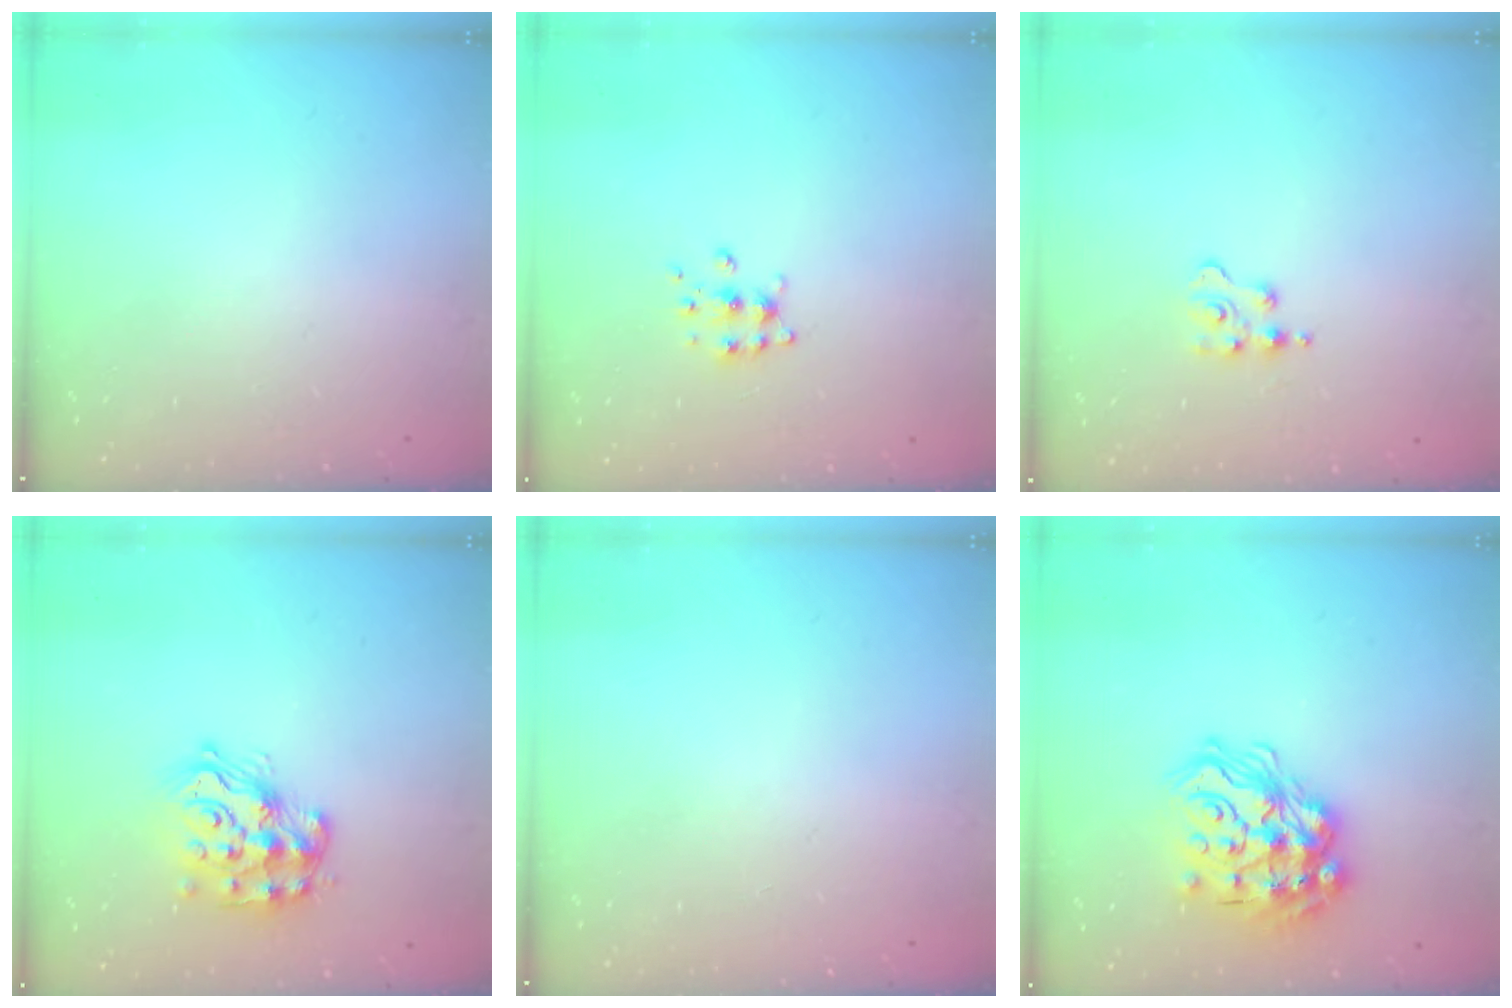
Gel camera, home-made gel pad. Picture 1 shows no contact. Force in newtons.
{"total": 6.4, "press": 6.3, "slide": 0.7}
{"total": 2.5, "press": 2.4, "slide": 0.4}
{"total": 15.4, "press": 15.4, "slide": 1.0}
{"total": 0.6, "press": 0.5, "slide": 0.2}
{"total": 19.0, "press": 18.9, "slide": 2.2}